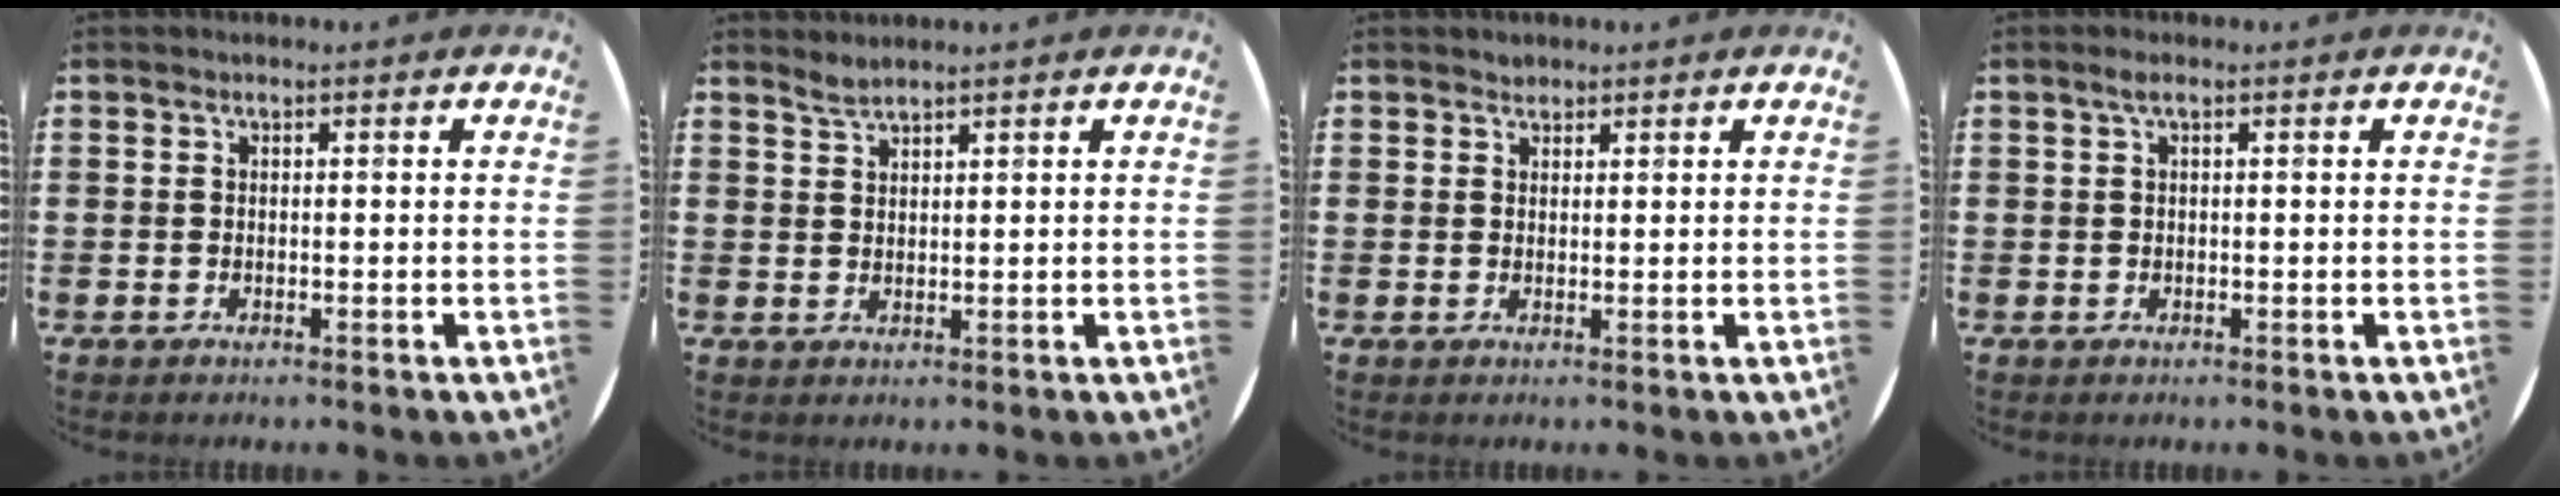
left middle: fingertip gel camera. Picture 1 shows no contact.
{"total": 1.6, "force": [1.6, -0.1, 0.1], "torque": [-0.004, 0.001, 0.031]}
{"total": 1.0, "force": [1.0, 0.4, -0.1], "torque": [0.009, -0.001, 0.017]}
{"total": 0.9, "force": [0.3, 0.1, 0.8], "torque": [-0.015, 0.004, 0.005]}